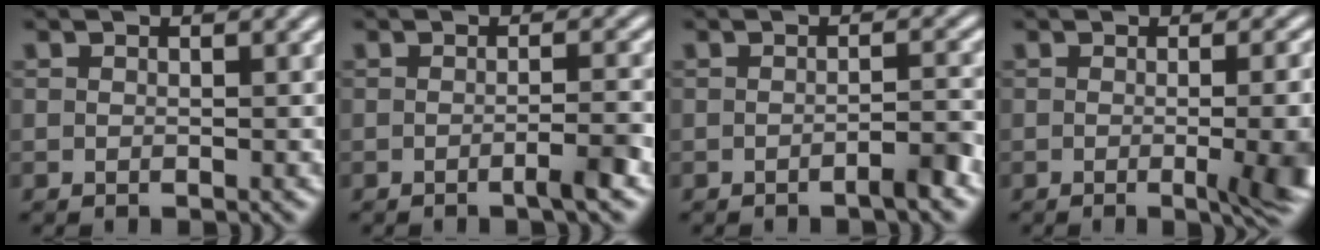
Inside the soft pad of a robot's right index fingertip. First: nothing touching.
{"total": 2.1, "force": [-1.2, -0.2, 1.7], "torque": [-0.024, 0.002, -0.023]}
{"total": 1.9, "force": [-1.3, 0.1, 1.3], "torque": [-0.018, 0.003, -0.025]}
{"total": 5.6, "force": [-1.4, 1.0, 5.3], "torque": [-0.055, -0.006, -0.024]}